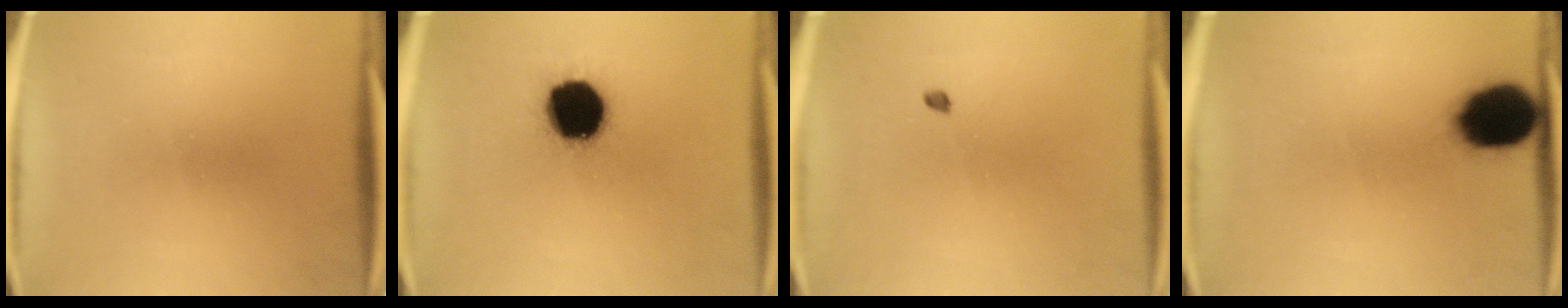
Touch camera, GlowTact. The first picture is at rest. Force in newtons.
{"total": 19.1}
{"total": 0.9}
{"total": 13.1}